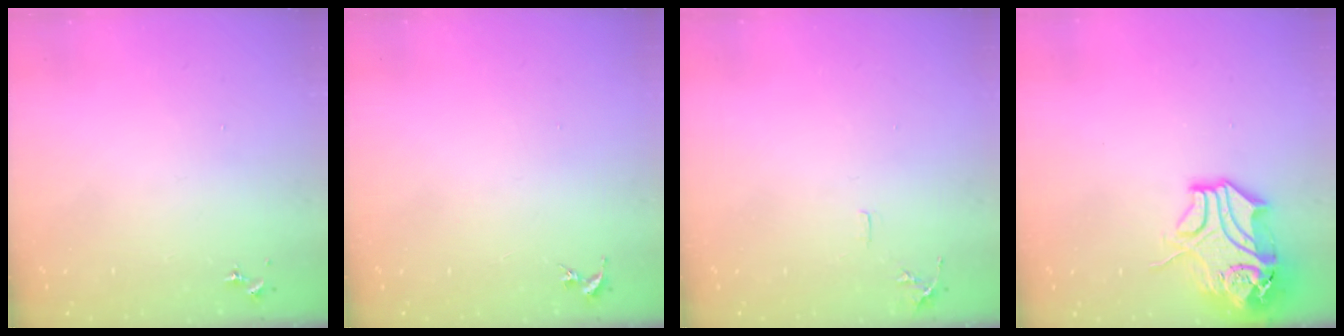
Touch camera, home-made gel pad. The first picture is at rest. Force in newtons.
{"total": 0.0}
{"total": 5.7, "press": 5.7, "slide": 0.6}
{"total": 15.3, "press": 15.1, "slide": 2.3}